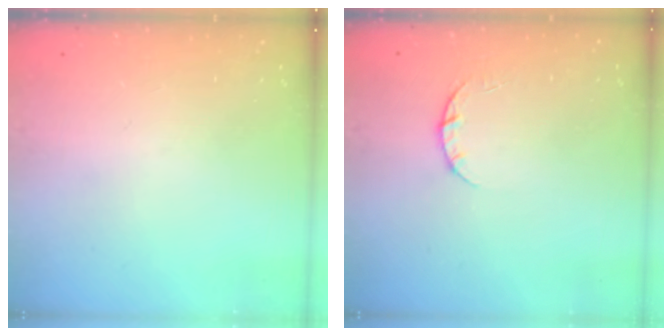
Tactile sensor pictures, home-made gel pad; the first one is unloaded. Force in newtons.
{"total": 2.3, "press": 2.3, "slide": 0.3}